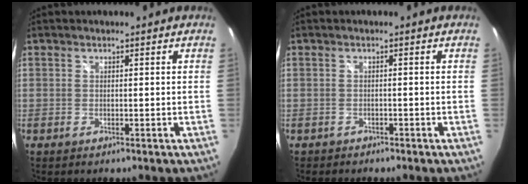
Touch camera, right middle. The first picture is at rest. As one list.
[{"total": 1.4, "force": [-1.1, 0.8, 0.2], "torque": [-0.009, 0.000, -0.016]}]